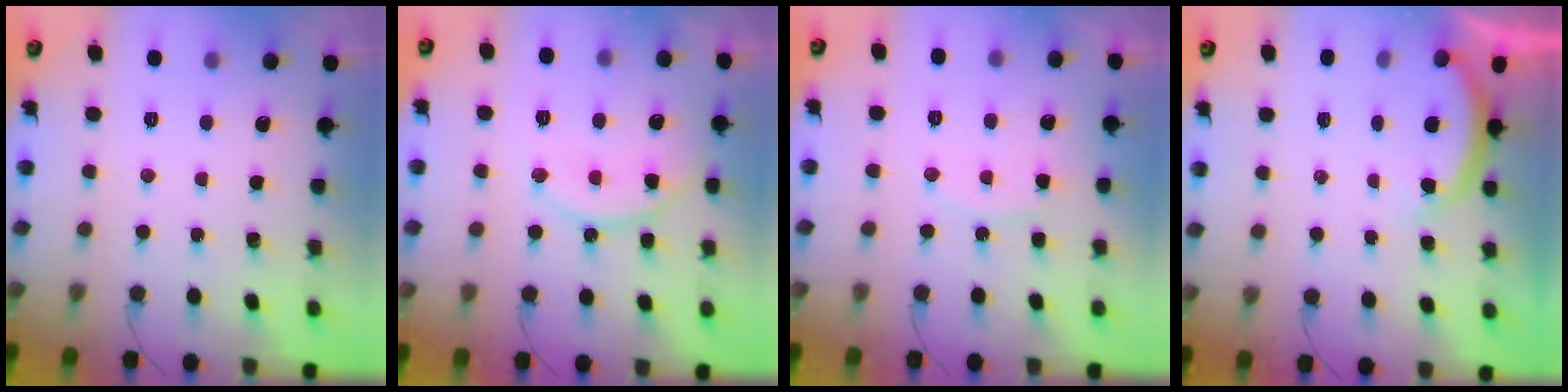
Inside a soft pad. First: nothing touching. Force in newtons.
{"total": 13.5, "press": 13.4, "slide": 1.2}
{"total": 7.2, "press": 7.2, "slide": 0.4}
{"total": 4.3, "press": 4.2, "slide": 0.7}